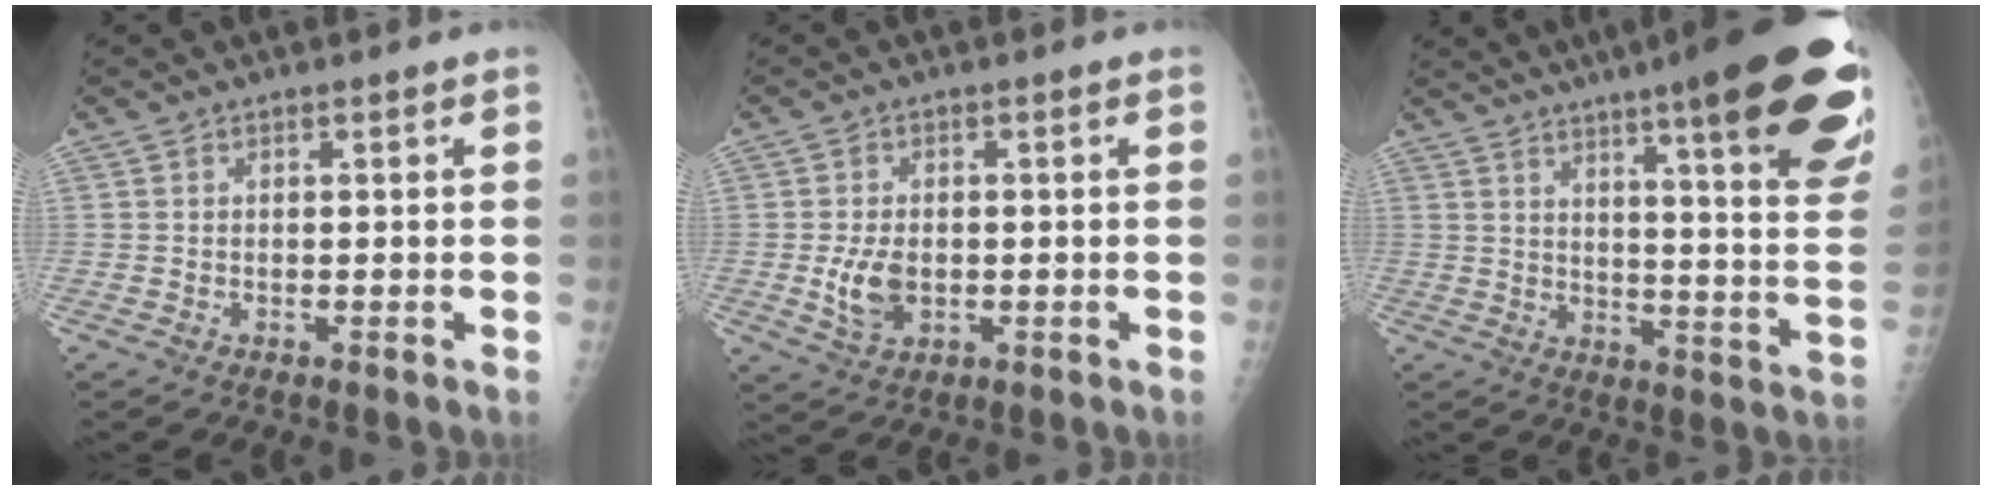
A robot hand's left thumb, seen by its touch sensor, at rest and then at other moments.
{"total": 6.0, "force": [-0.9, 3.9, 4.5], "torque": [-0.079, 0.000, -0.009]}
{"total": 26.9, "force": [16.3, 4.3, 20.9], "torque": [-0.236, -0.055, 0.214]}